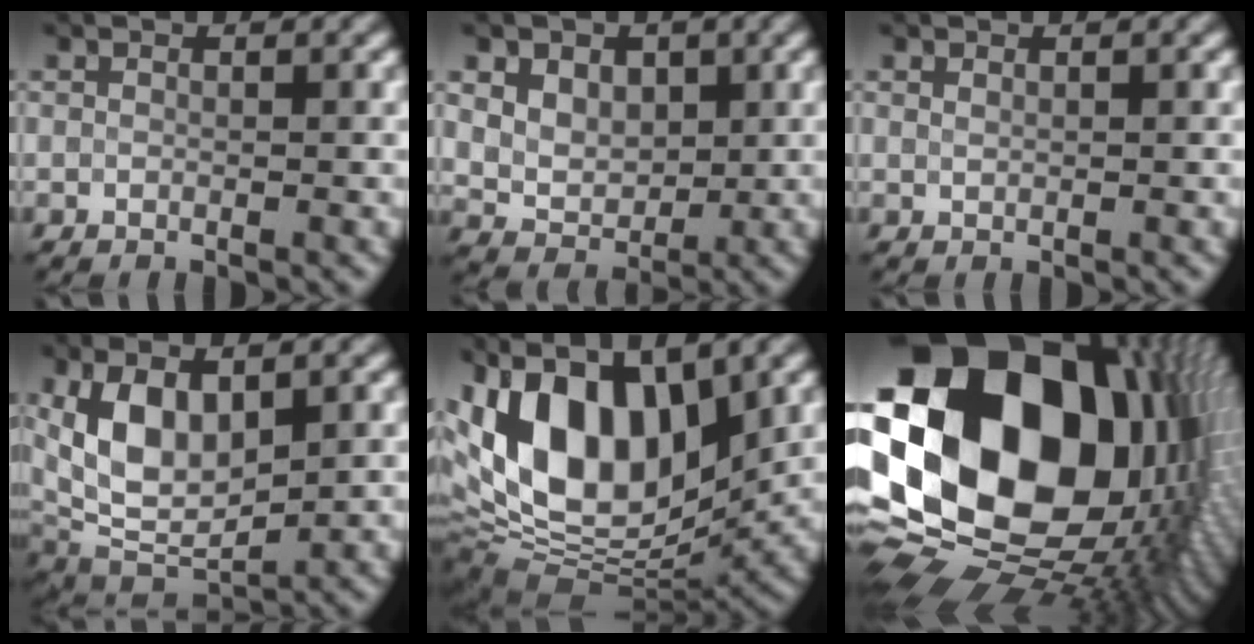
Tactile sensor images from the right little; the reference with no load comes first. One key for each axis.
{"total": 6.8, "fx": 2.8, "fy": 5.1, "fz": 3.6, "tx": -0.057, "ty": 0.021, "tz": 0.043}
{"total": 0.6, "fx": 0.4, "fy": 0.3, "fz": 0.4, "tx": -0.005, "ty": 0.000, "tz": 0.007}
{"total": 9.6, "fx": 1.5, "fy": 5.2, "fz": 8.0, "tx": -0.157, "ty": 0.000, "tz": 0.027}
{"total": 14.0, "fx": 2.4, "fy": 7.6, "fz": 11.5, "tx": -0.217, "ty": 0.006, "tz": 0.034}
{"total": 23.0, "fx": 3.8, "fy": 15.6, "fz": 16.4, "tx": -0.320, "ty": -0.022, "tz": 0.084}